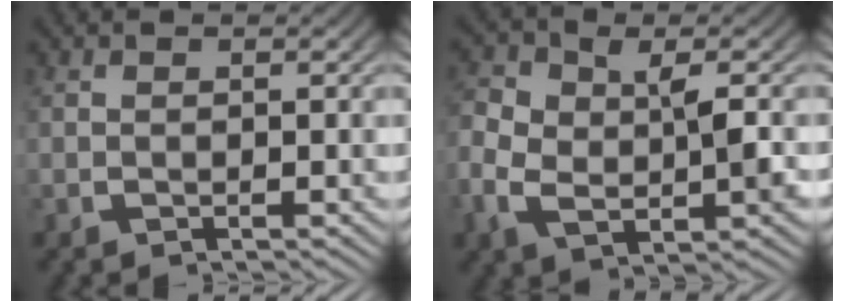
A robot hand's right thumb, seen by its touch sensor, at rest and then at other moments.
{"total": 6.3, "force": [-0.4, 4.1, 4.8], "torque": [-0.109, -0.030, 0.015]}